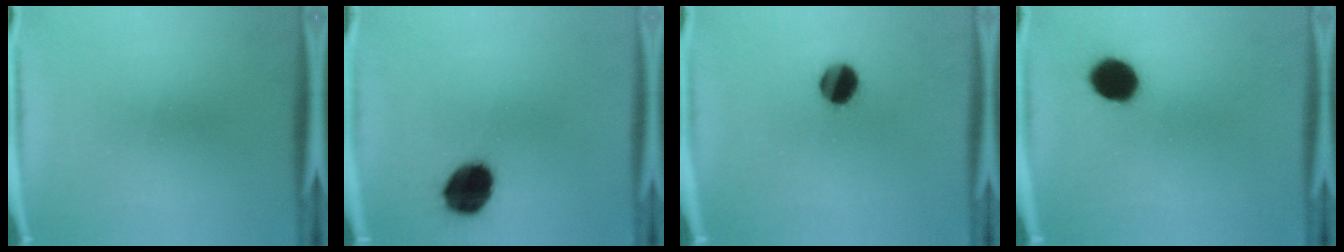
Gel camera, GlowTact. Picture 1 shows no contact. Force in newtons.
{"total": 13.0}
{"total": 8.3}
{"total": 8.4}